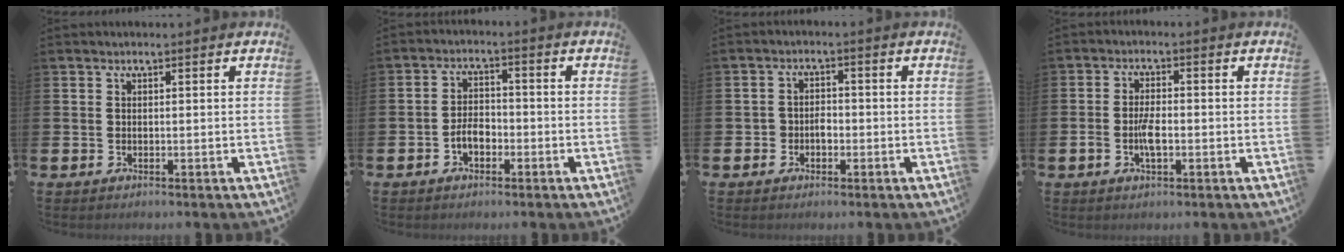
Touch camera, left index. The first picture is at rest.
{"total": 3.2, "force": [-1.4, 1.9, 2.2], "torque": [-0.033, 0.003, -0.030]}
{"total": 2.2, "force": [-0.9, 1.8, 0.9], "torque": [-0.005, 0.000, -0.026]}
{"total": 3.4, "force": [-0.7, 1.4, 3.0], "torque": [-0.046, 0.001, -0.015]}